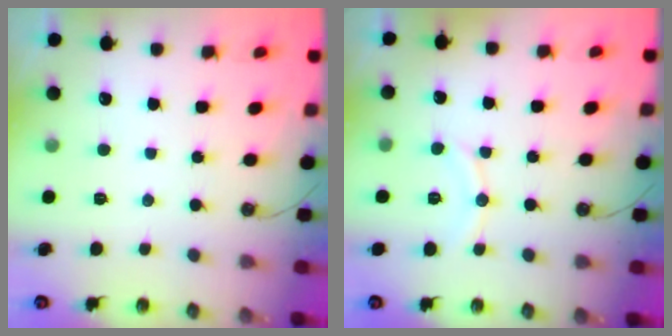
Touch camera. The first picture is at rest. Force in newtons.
{"total": 6.9, "press": 6.8, "slide": 0.7}